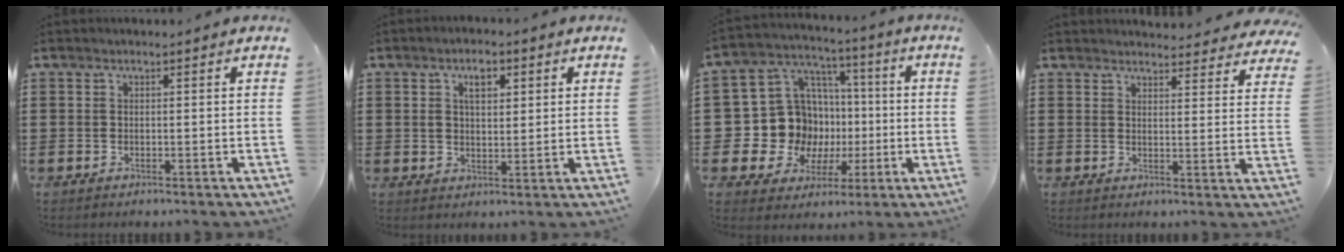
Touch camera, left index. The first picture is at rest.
{"total": 4.1, "force": [1.7, 2.1, 3.1], "torque": [-0.059, 0.010, 0.026]}
{"total": 12.8, "force": [-1.2, 12.1, 4.1], "torque": [-0.118, -0.008, -0.007]}
{"total": 3.6, "force": [3.5, 0.4, 0.4], "torque": [-0.004, -0.020, 0.063]}